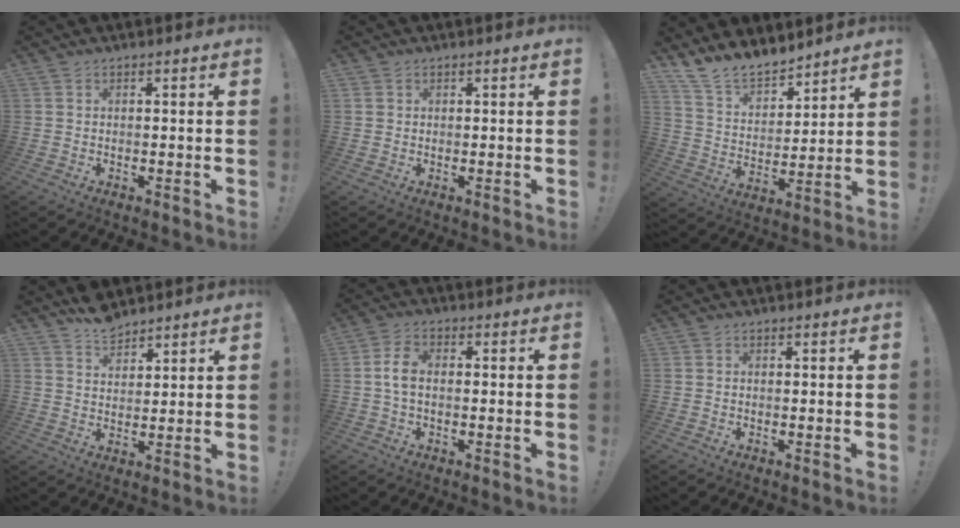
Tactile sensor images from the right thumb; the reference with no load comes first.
{"total": 1.1, "force": [0.5, 0.9, 0.0], "torque": [0.002, 0.001, 0.009]}
{"total": 11.9, "force": [11.0, 3.9, 2.4], "torque": [-0.064, -0.092, 0.210]}
{"total": 6.7, "force": [5.9, 2.6, 1.9], "torque": [-0.032, -0.034, 0.110]}
{"total": 5.5, "force": [-0.1, 3.1, 4.5], "torque": [-0.087, 0.006, -0.002]}
{"total": 0.0}